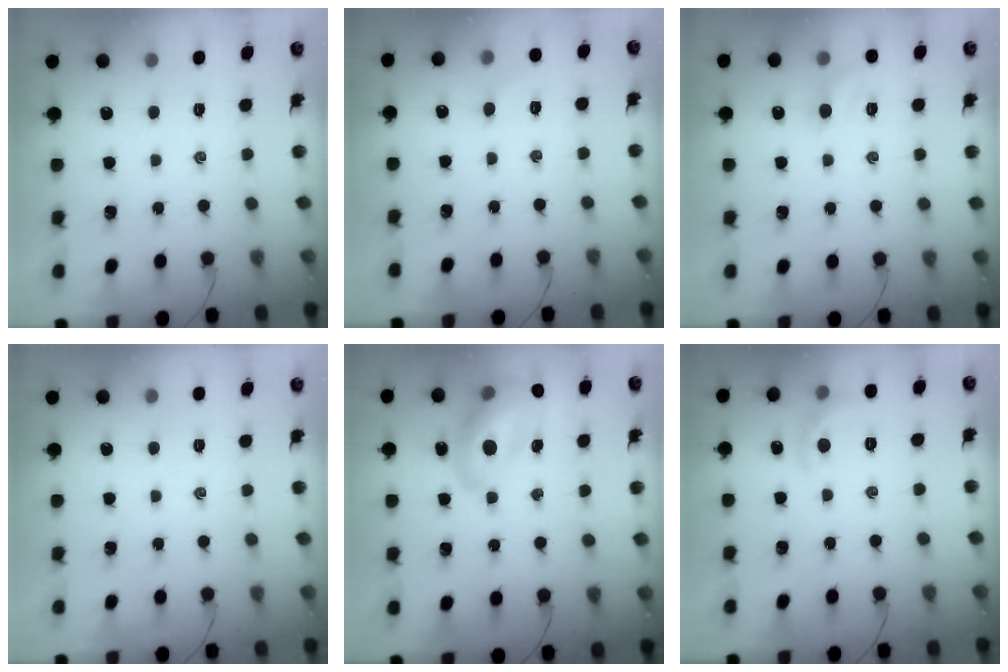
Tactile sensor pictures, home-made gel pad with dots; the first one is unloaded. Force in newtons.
{"total": 4.4, "press": 4.1, "slide": 1.4}
{"total": 6.5, "press": 6.3, "slide": 1.4}
{"total": 0.0}
{"total": 15.5, "press": 14.9, "slide": 4.4}
{"total": 6.5, "press": 6.4, "slide": 0.8}